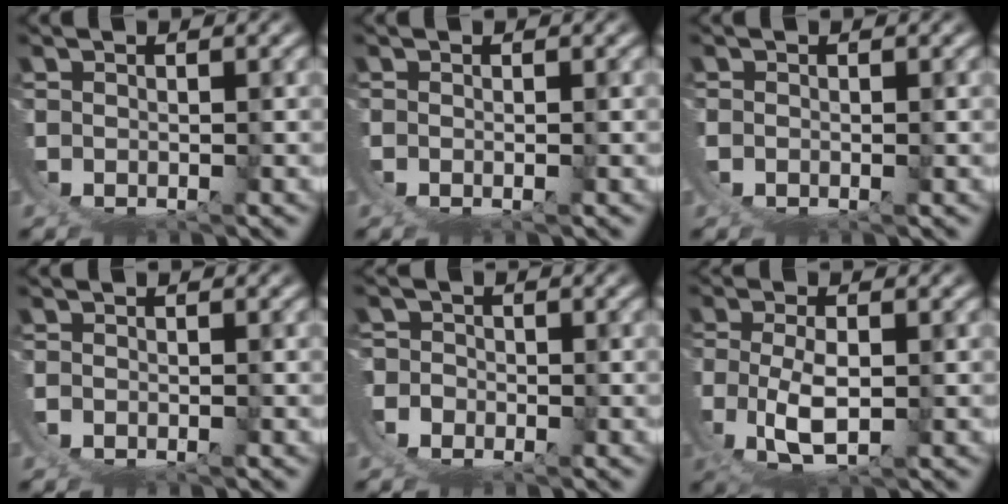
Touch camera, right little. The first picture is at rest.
{"total": 0.6, "force": [0.1, -0.2, 0.6], "torque": [-0.012, 0.000, 0.003]}
{"total": 0.7, "force": [0.2, 0.5, 0.5], "torque": [-0.013, 0.000, 0.001]}
{"total": 1.0, "force": [-0.2, 0.8, 0.5], "torque": [-0.016, -0.002, -0.003]}
{"total": 4.7, "force": [0.2, 4.5, 1.3], "torque": [-0.048, -0.013, -0.002]}
{"total": 5.1, "force": [1.2, 2.6, 4.2], "torque": [-0.122, -0.039, 0.047]}